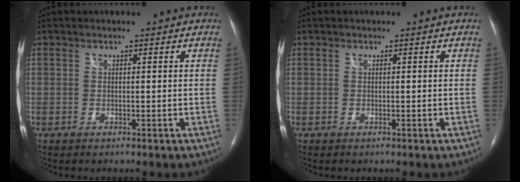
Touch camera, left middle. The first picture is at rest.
{"total": 0.0}